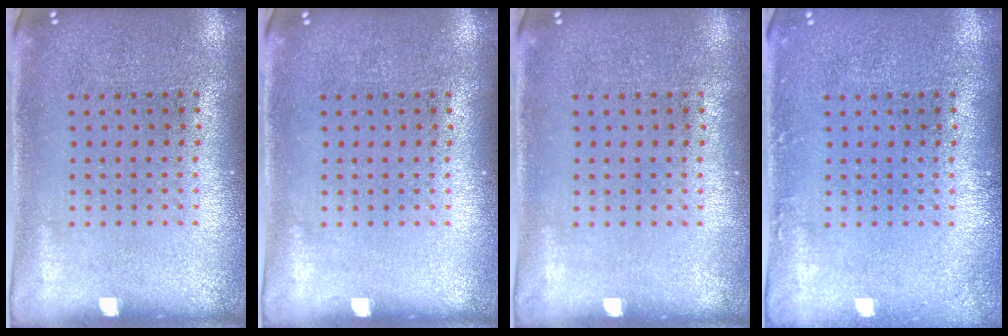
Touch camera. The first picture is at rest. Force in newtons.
{"total": 0.0}
{"total": 0.0}
{"total": 0.7, "press": 0.7, "slide": 0.1}